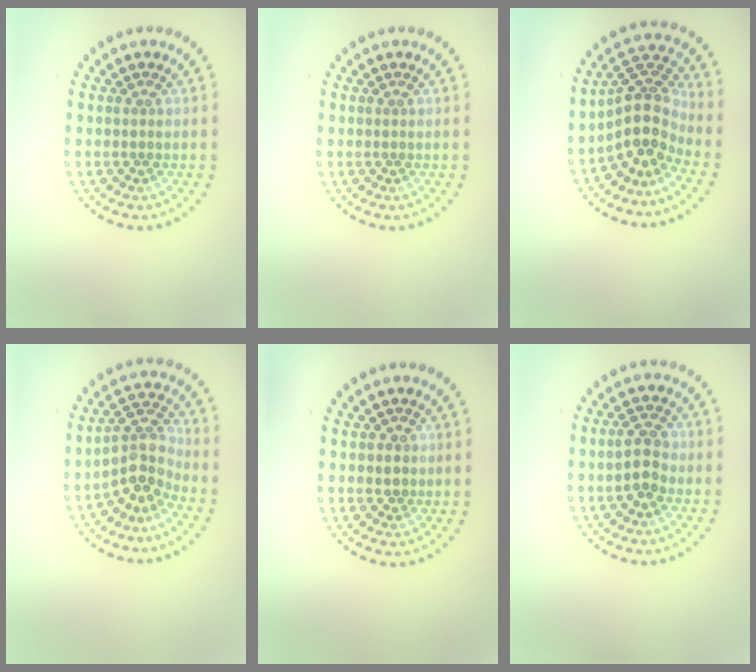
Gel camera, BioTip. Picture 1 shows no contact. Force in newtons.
{"total": 0.0}
{"total": 4.5, "press": 3.3, "slide": 2.9}
{"total": 3.6, "press": 2.7, "slide": 2.4}
{"total": 0.8, "press": 0.6, "slide": 0.5}
{"total": 2.5, "press": 2.5, "slide": 0.3}